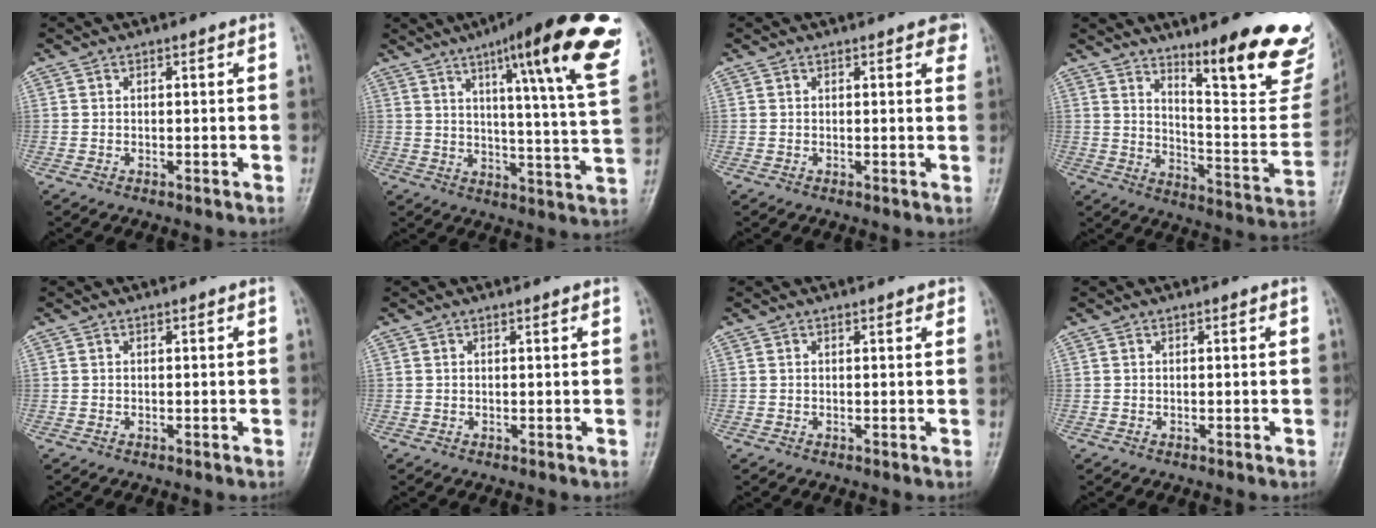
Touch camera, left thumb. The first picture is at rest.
{"total": 24.5, "force": [12.8, 3.7, 20.5], "torque": [-0.269, -0.036, 0.169]}
{"total": 2.8, "force": [1.6, 1.2, 1.9], "torque": [-0.007, -0.003, 0.014]}
{"total": 23.4, "force": [15.8, 5.2, 16.4], "torque": [-0.177, -0.109, 0.222]}
{"total": 0.0}
{"total": 0.6, "force": [0.4, 0.1, 0.4], "torque": [-0.007, -0.002, 0.005]}
{"total": 1.2, "force": [0.8, 0.5, 0.7], "torque": [-0.006, -0.003, 0.006]}
{"total": 0.0}